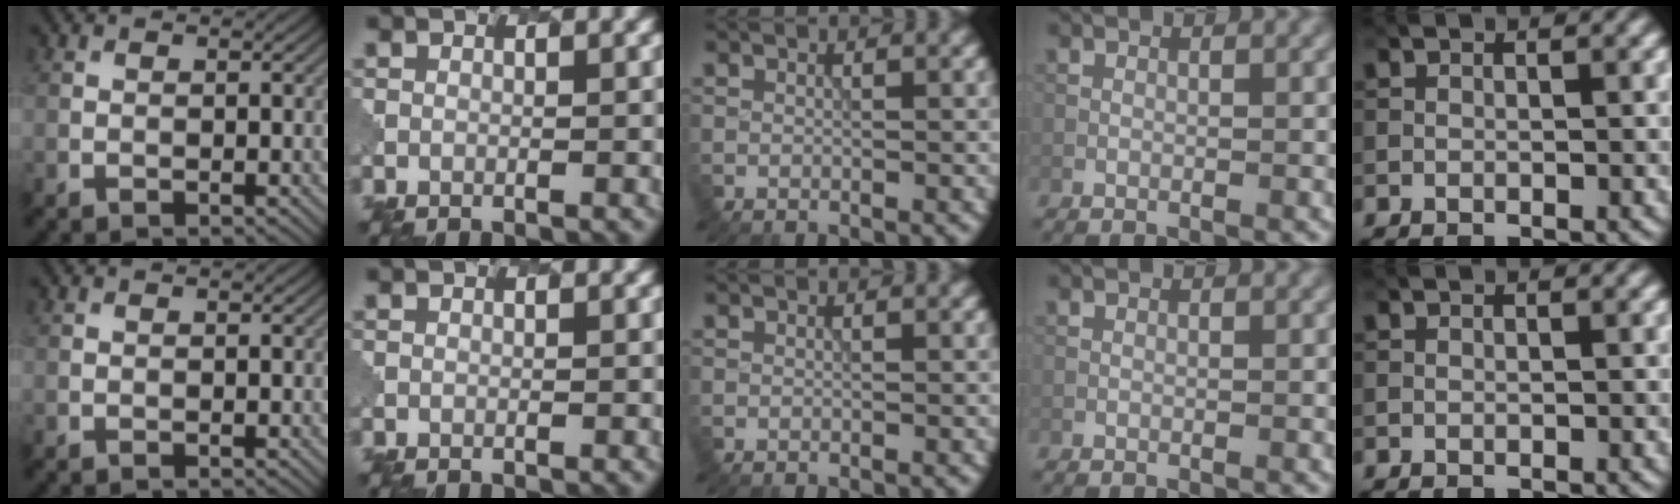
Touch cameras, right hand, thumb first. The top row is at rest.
{}